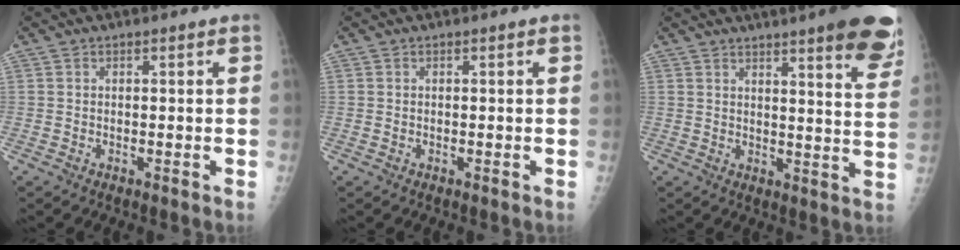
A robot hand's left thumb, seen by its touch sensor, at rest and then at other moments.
{"total": 0.0}
{"total": 15.1, "force": [10.3, 2.0, 10.9], "torque": [-0.107, -0.048, 0.114]}